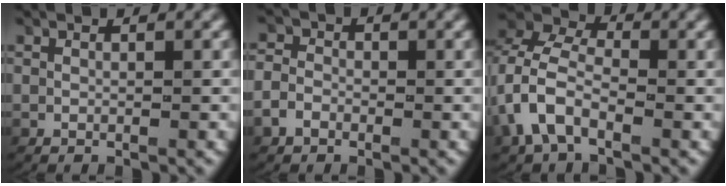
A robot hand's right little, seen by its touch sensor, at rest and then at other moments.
{"total": 2.1, "force": [-0.9, 1.8, 0.7], "torque": [-0.021, -0.005, -0.019]}
{"total": 6.1, "force": [0.1, 4.8, 3.8], "torque": [-0.089, 0.004, -0.011]}